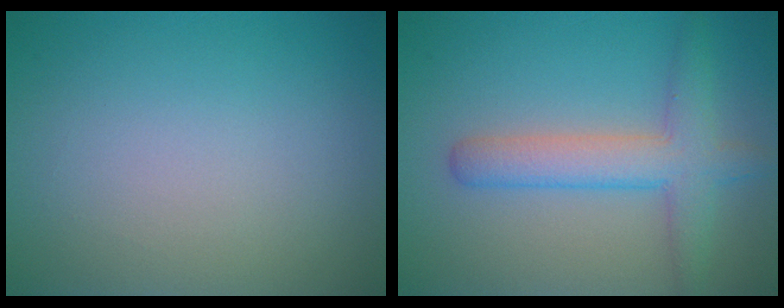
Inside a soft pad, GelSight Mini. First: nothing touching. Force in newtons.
{"total": 4.5, "press": 4.5, "slide": 0.2}